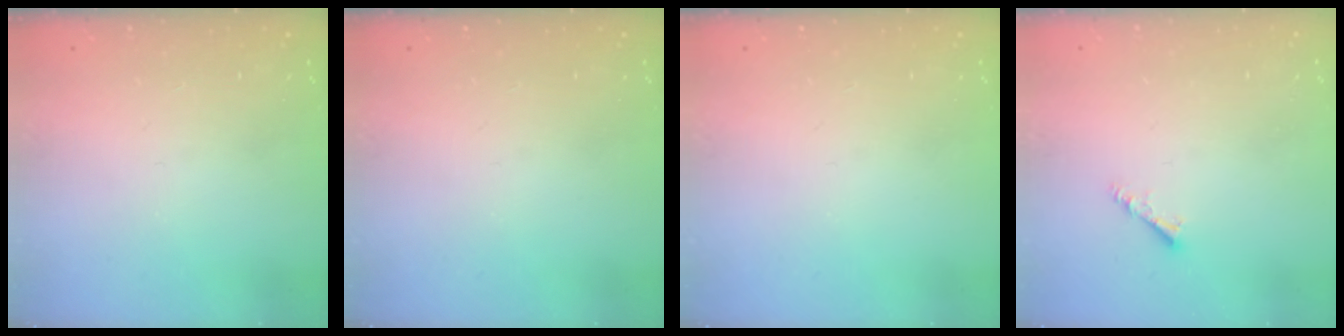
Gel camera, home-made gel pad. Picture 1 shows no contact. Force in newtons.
{"total": 0.0}
{"total": 0.0}
{"total": 3.0, "press": 2.9, "slide": 0.6}